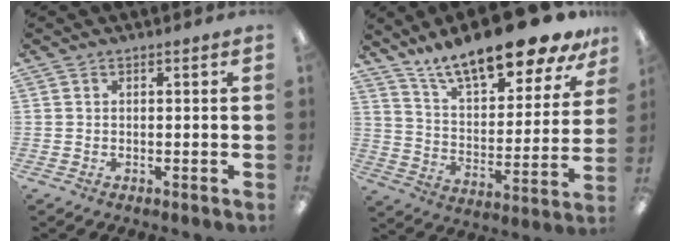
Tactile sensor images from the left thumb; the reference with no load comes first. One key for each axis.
{"total": 19.4, "fx": 16.0, "fy": 5.2, "fz": 9.7, "tx": -0.165, "ty": -0.111, "tz": 0.276}